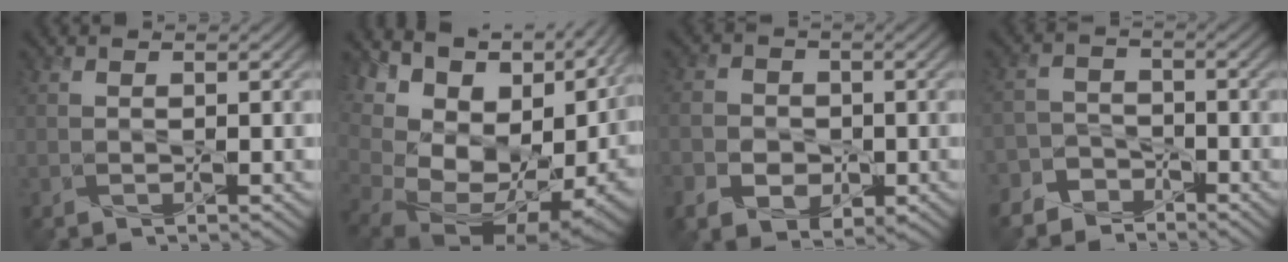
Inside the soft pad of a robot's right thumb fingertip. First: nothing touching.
{"total": 19.1, "force": [3.2, 12.8, 13.7], "torque": [-0.222, -0.004, 0.105]}
{"total": 5.1, "force": [-2.1, 4.2, 1.9], "torque": [-0.042, -0.014, -0.054]}
{"total": 4.5, "force": [-3.8, 2.3, -0.2], "torque": [0.010, -0.001, -0.084]}